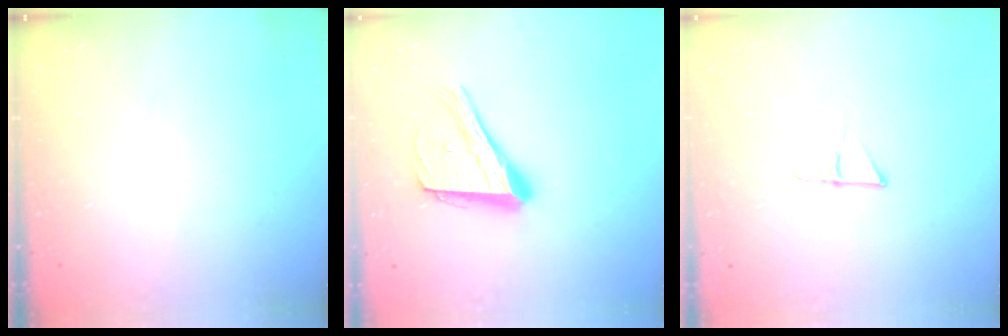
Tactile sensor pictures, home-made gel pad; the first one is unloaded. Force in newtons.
{"total": 17.9, "press": 17.8, "slide": 1.9}
{"total": 7.0, "press": 7.0, "slide": 0.5}